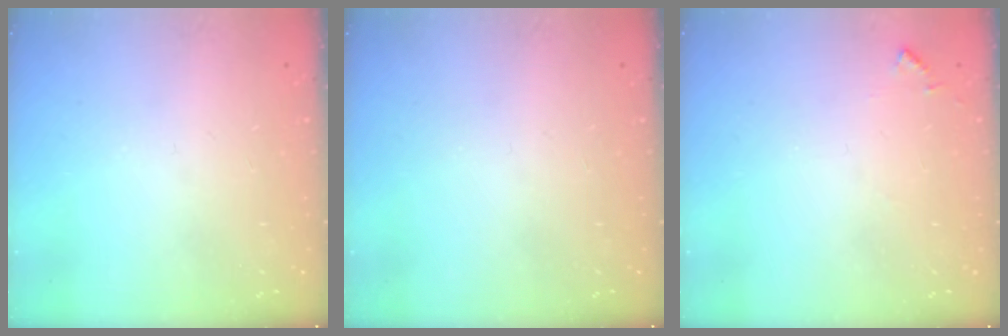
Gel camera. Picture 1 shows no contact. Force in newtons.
{"total": 0.0}
{"total": 5.8, "press": 5.7, "slide": 0.7}